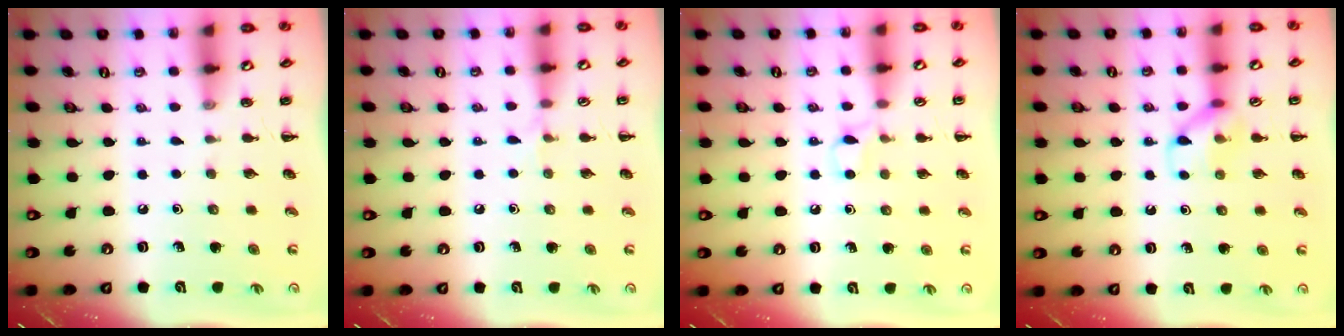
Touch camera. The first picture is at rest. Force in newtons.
{"total": 4.0, "press": 3.7, "slide": 1.5}
{"total": 3.4, "press": 3.2, "slide": 1.1}
{"total": 9.1, "press": 9.1, "slide": 0.6}